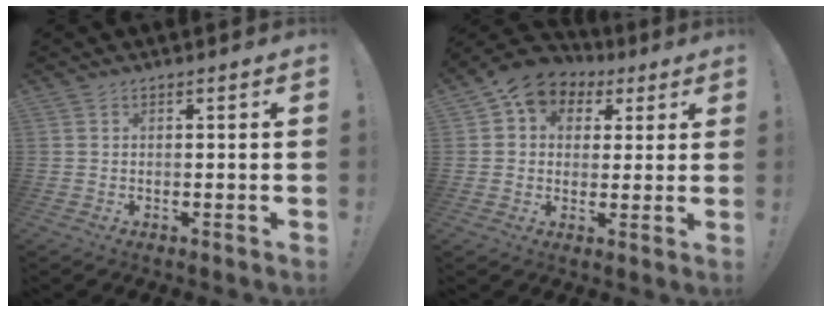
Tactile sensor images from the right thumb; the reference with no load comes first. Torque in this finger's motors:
{"motor_torque": [1.09, 1.36, 0.73, 0.18, 0.08]}